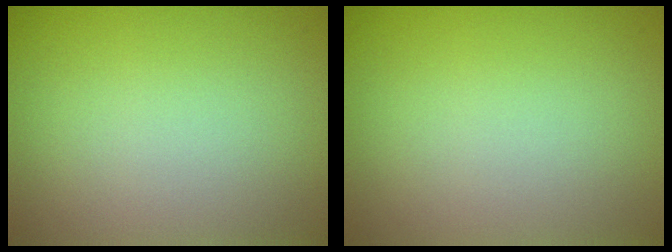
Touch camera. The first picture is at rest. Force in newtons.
{"total": 0.0}